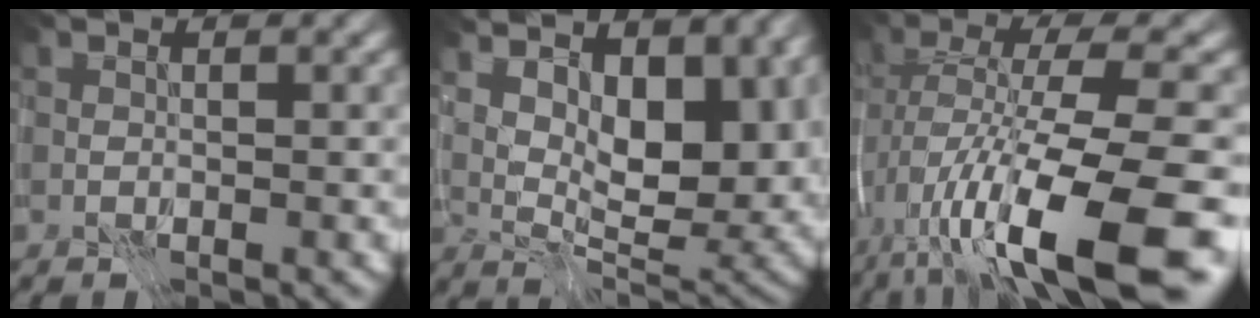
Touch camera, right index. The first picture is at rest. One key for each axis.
{"total": 15.3, "fx": 7.1, "fy": 7.3, "fz": 11.4, "tx": -0.177, "ty": 0.043, "tz": 0.118}
{"total": 14.9, "fx": -6.7, "fy": 3.7, "fz": 12.8, "tx": -0.235, "ty": 0.002, "tz": -0.103}